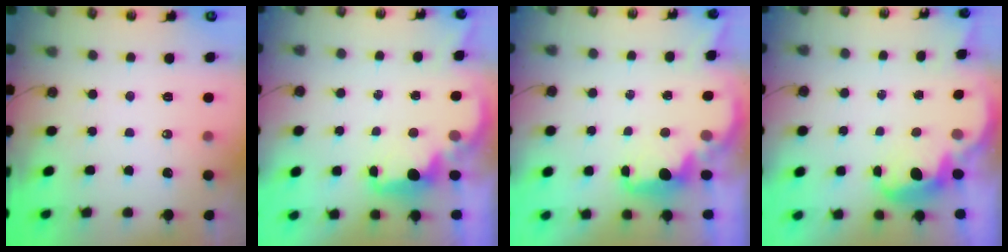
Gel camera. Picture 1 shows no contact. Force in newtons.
{"total": 2.1, "press": 1.9, "slide": 0.8}
{"total": 2.3, "press": 2.1, "slide": 0.8}
{"total": 2.5, "press": 2.5, "slide": 0.6}